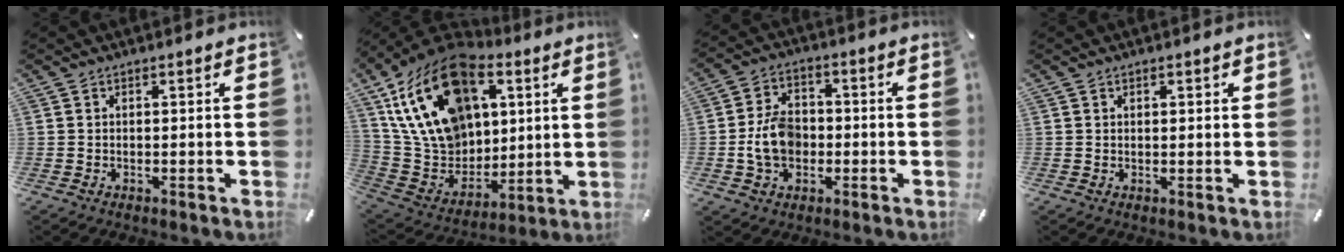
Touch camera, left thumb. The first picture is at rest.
{"total": 24.6, "force": [9.8, 17.6, 14.1], "torque": [-0.277, -0.041, 0.183]}
{"total": 8.8, "force": [-1.5, 6.8, 5.5], "torque": [-0.115, 0.012, -0.028]}
{"total": 0.8, "force": [0.4, 0.6, 0.4], "torque": [-0.008, 0.003, 0.007]}